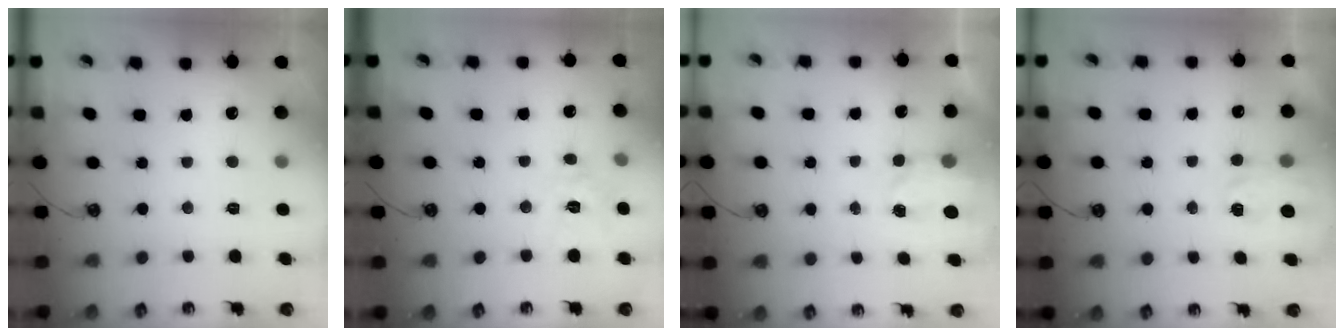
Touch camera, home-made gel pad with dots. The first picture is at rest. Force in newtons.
{"total": 10.7, "press": 10.7, "slide": 0.8}
{"total": 3.6, "press": 3.6, "slide": 0.5}
{"total": 2.5, "press": 2.4, "slide": 0.4}